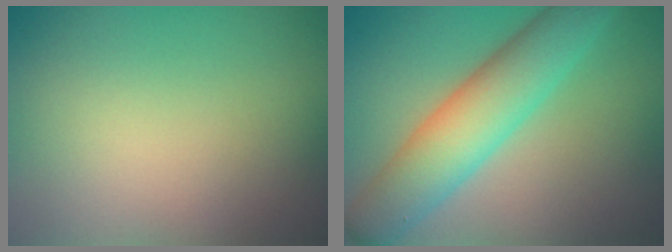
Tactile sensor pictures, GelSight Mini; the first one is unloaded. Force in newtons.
{"total": 6.9, "press": 6.9, "slide": 0.0}